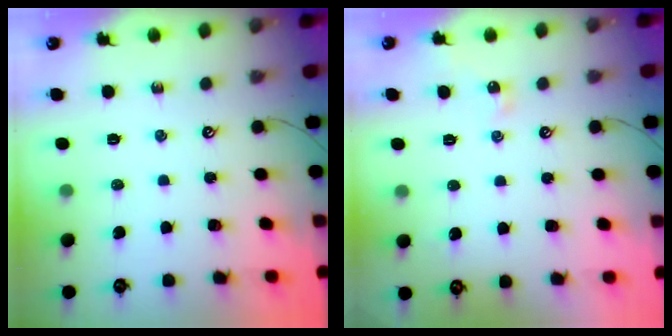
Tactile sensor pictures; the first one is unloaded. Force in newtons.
{"total": 2.8, "press": 2.7, "slide": 0.6}